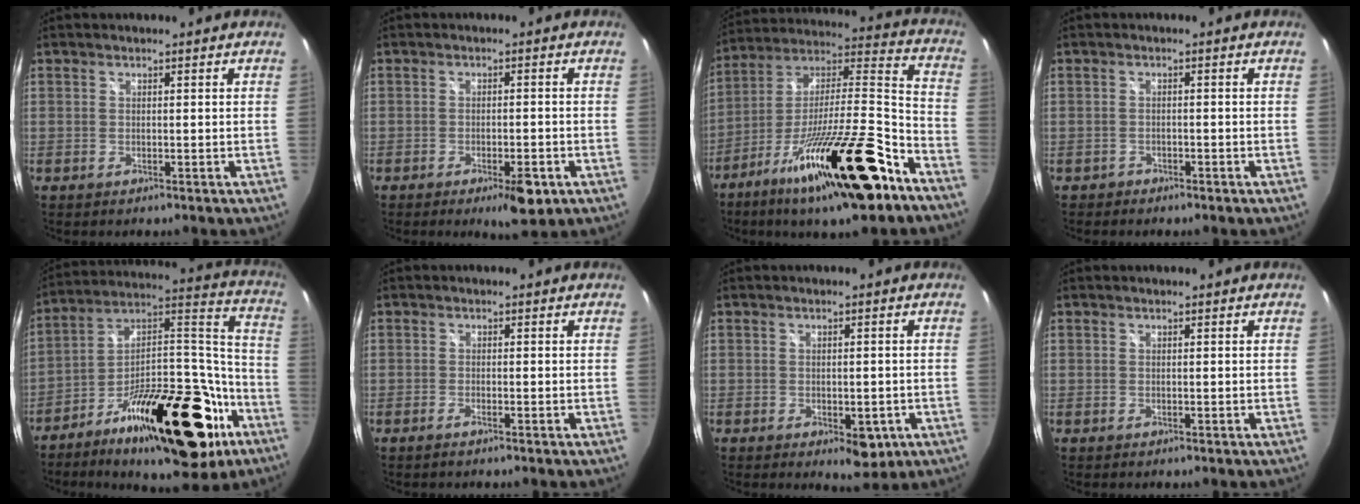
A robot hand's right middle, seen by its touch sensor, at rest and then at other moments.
{"total": 5.9, "force": [-3.3, 1.5, 4.7], "torque": [-0.078, -0.006, -0.042]}
{"total": 27.0, "force": [-16.2, 4.8, 21.1], "torque": [-0.344, -0.021, -0.266]}
{"total": 1.6, "force": [-1.3, 0.8, 0.2], "torque": [-0.009, 0.001, -0.020]}
{"total": 27.5, "force": [-14.7, 10.9, 20.6], "torque": [-0.291, 0.035, -0.226]}
{"total": 1.1, "force": [-0.8, 0.0, 0.7], "torque": [-0.016, -0.002, -0.018]}
{"total": 5.7, "force": [-2.5, 3.0, 4.2], "torque": [-0.059, -0.012, -0.027]}
{"total": 0.0}